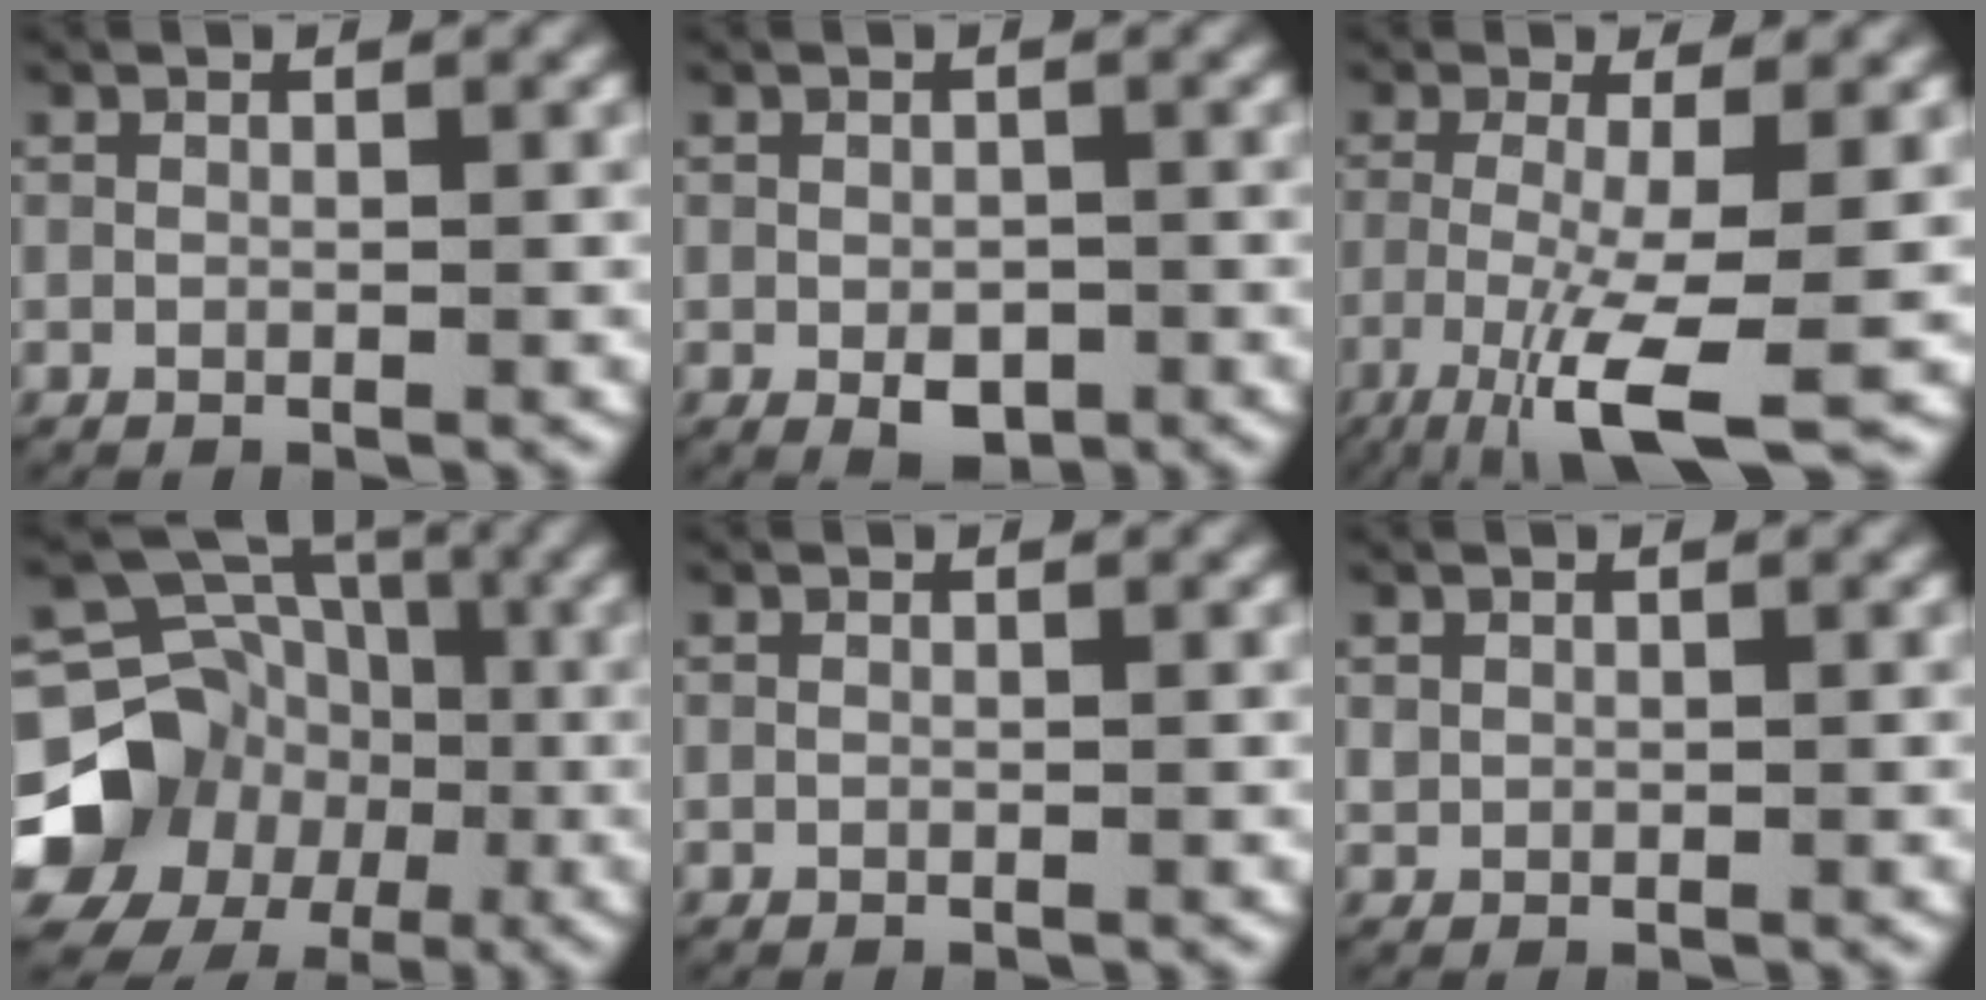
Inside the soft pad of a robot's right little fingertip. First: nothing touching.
{"total": 2.3, "force": [-1.3, 1.3, 1.5], "torque": [-0.020, -0.008, -0.020]}
{"total": 7.9, "force": [-4.7, 1.8, 6.1], "torque": [-0.108, -0.033, -0.058]}
{"total": 11.2, "force": [-1.5, 9.6, 5.4], "torque": [-0.103, -0.033, -0.023]}
{"total": 0.0}
{"total": 0.8, "force": [0.2, 0.7, 0.3], "torque": [-0.006, 0.003, 0.006]}